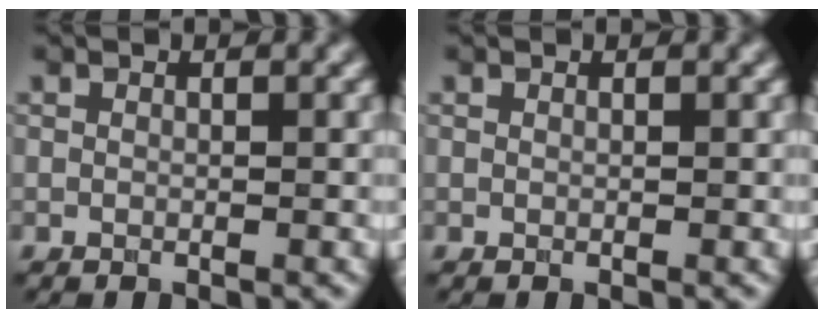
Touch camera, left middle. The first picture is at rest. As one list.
[{"total": 0.0}]